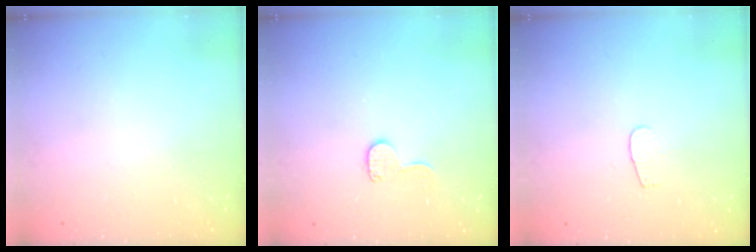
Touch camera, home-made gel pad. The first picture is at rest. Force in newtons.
{"total": 8.4, "press": 8.4, "slide": 0.5}
{"total": 2.8, "press": 2.8, "slide": 0.2}